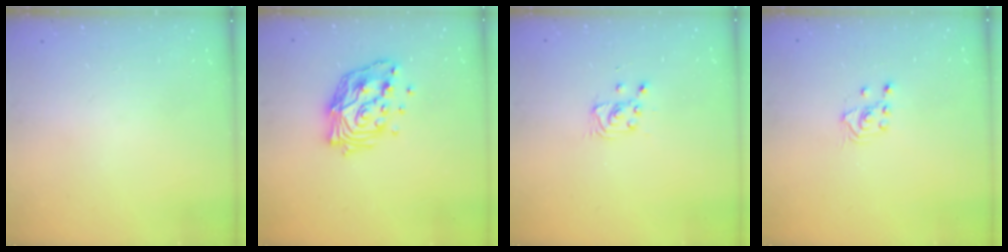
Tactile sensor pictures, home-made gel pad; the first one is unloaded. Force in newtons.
{"total": 14.3, "press": 14.2, "slide": 1.4}
{"total": 2.9, "press": 2.9, "slide": 0.4}
{"total": 2.6, "press": 2.4, "slide": 0.8}